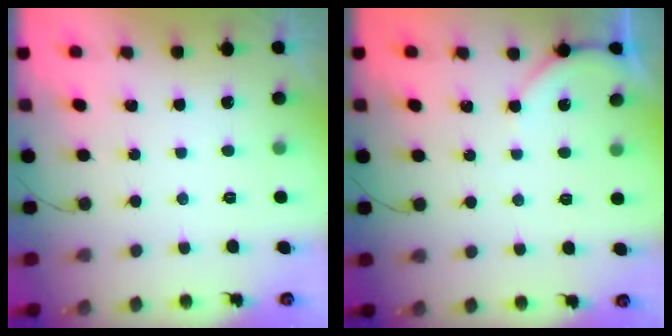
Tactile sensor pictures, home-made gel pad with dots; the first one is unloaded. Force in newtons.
{"total": 3.6, "press": 3.5, "slide": 0.6}